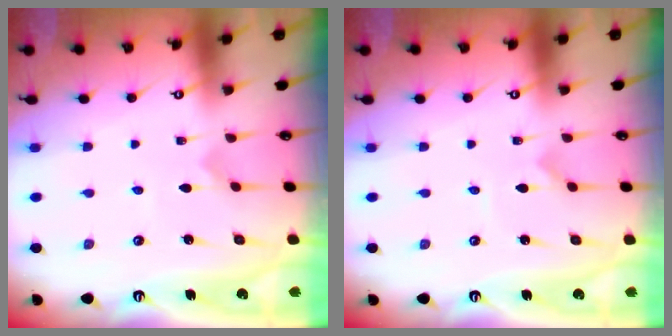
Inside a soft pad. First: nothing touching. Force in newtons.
{"total": 0.0}